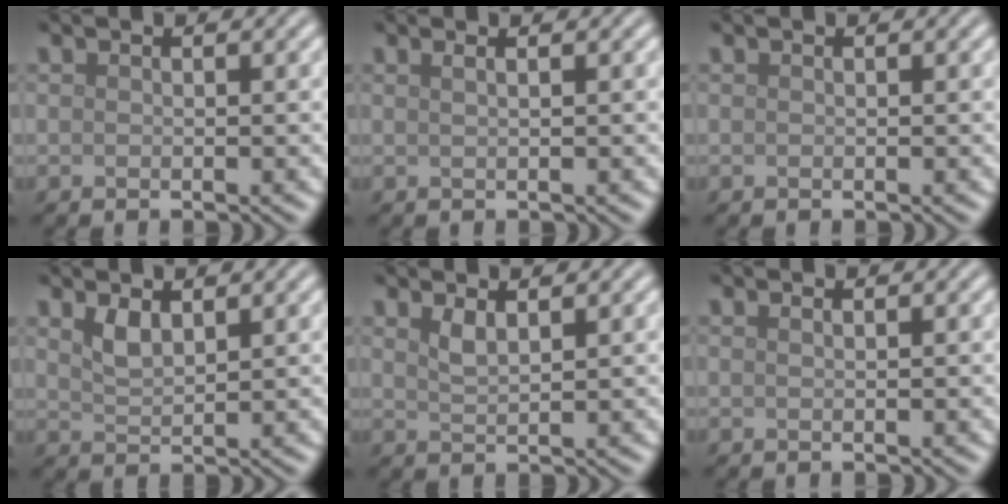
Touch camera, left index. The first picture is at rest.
{"total": 1.8, "force": [0.9, 0.9, 1.3], "torque": [-0.001, 0.000, -0.007]}
{"total": 0.0}
{"total": 2.0, "force": [1.3, 0.8, 1.3], "torque": [-0.029, -0.002, 0.029]}
{"total": 1.6, "force": [1.1, 0.4, 1.1], "torque": [-0.025, -0.001, 0.023]}
{"total": 0.8, "force": [0.4, 0.4, 0.6], "torque": [-0.003, -0.003, -0.001]}